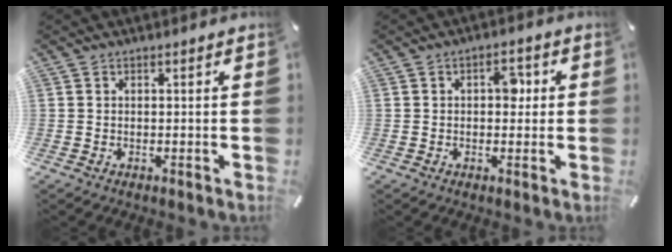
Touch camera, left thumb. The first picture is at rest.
{"total": 5.0, "force": [0.7, 2.9, 4.0], "torque": [-0.040, -0.004, 0.000]}